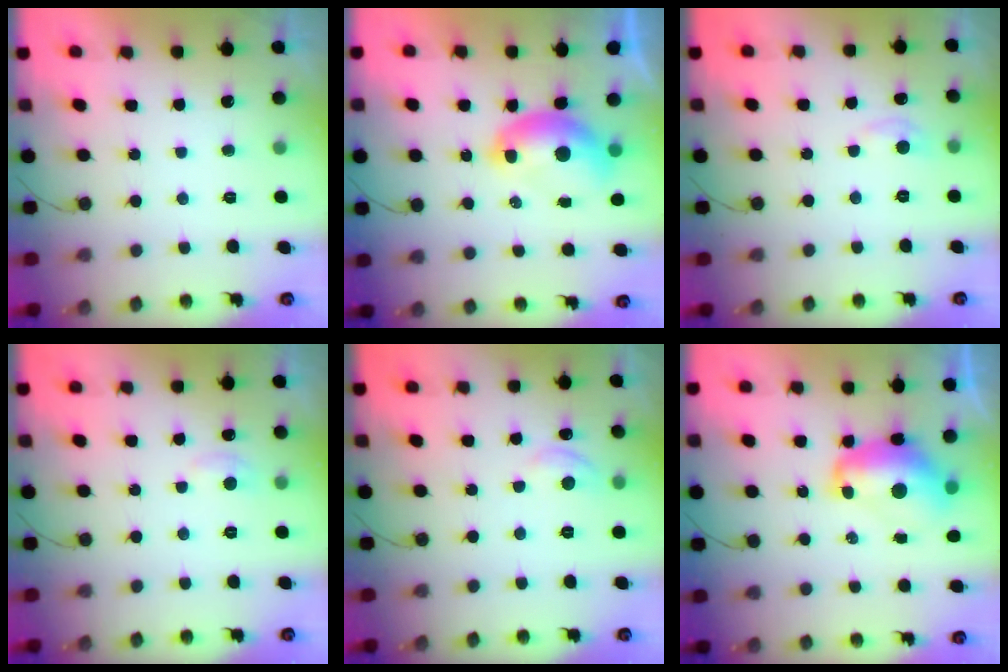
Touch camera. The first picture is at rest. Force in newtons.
{"total": 8.5, "press": 8.4, "slide": 1.0}
{"total": 4.5, "press": 4.4, "slide": 0.6}
{"total": 5.0, "press": 5.0, "slide": 0.7}
{"total": 4.9, "press": 4.9, "slide": 0.6}
{"total": 10.8, "press": 10.8, "slide": 1.2}